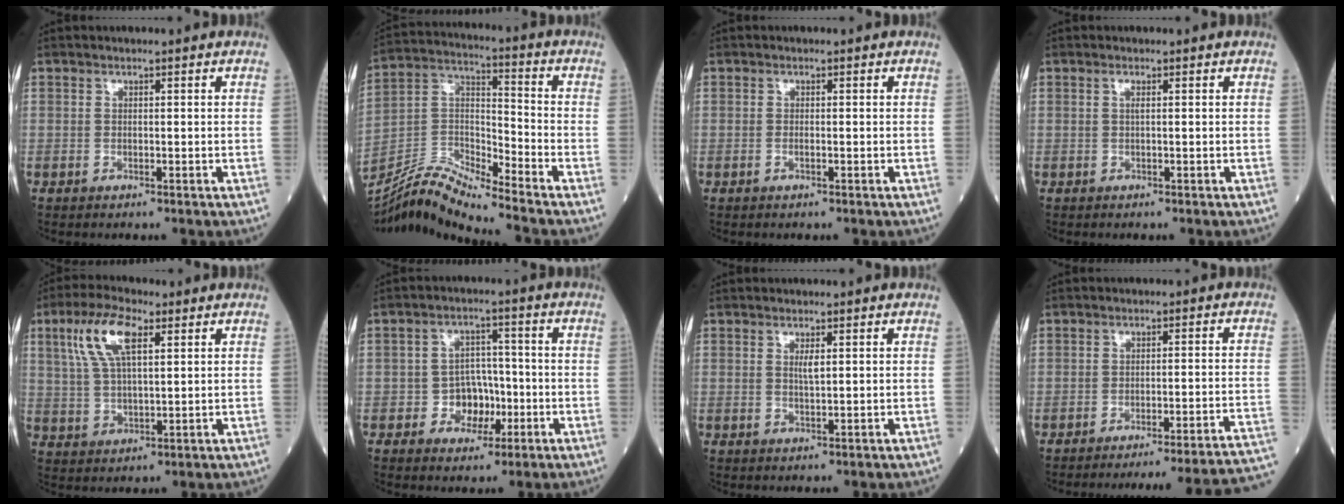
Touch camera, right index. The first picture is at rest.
{"total": 11.6, "force": [-11.1, -1.1, 3.2], "torque": [-0.063, 0.024, -0.212]}
{"total": 0.7, "force": [-0.2, 0.2, 0.7], "torque": [-0.016, -0.001, -0.003]}
{"total": 0.8, "force": [0.2, 0.0, 0.7], "torque": [-0.019, 0.001, 0.003]}
{"total": 9.4, "force": [4.1, 3.0, 7.9], "torque": [-0.171, 0.017, 0.081]}
{"total": 5.6, "force": [-1.7, 4.6, 2.7], "torque": [-0.035, 0.017, -0.025]}
{"total": 1.7, "force": [0.5, 0.2, 1.6], "torque": [-0.031, -0.003, 0.009]}
{"total": 21.0, "force": [-19.8, -1.9, 6.8], "torque": [-0.027, -0.017, -0.242]}